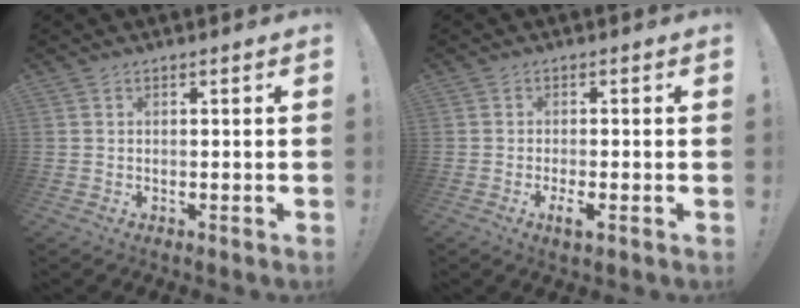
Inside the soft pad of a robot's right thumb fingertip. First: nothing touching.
{"total": 3.2, "force": [-1.3, 0.2, 3.0], "torque": [-0.057, -0.004, -0.021]}